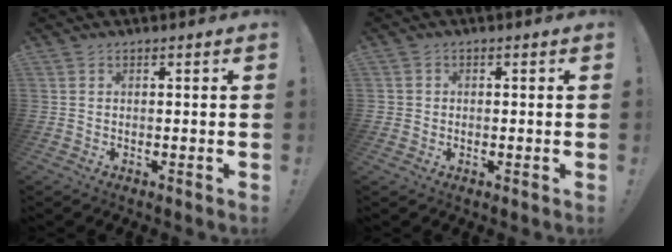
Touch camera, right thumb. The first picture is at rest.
{"total": 1.5, "force": [-0.1, 1.5, 0.3], "torque": [0.004, 0.002, -0.002]}